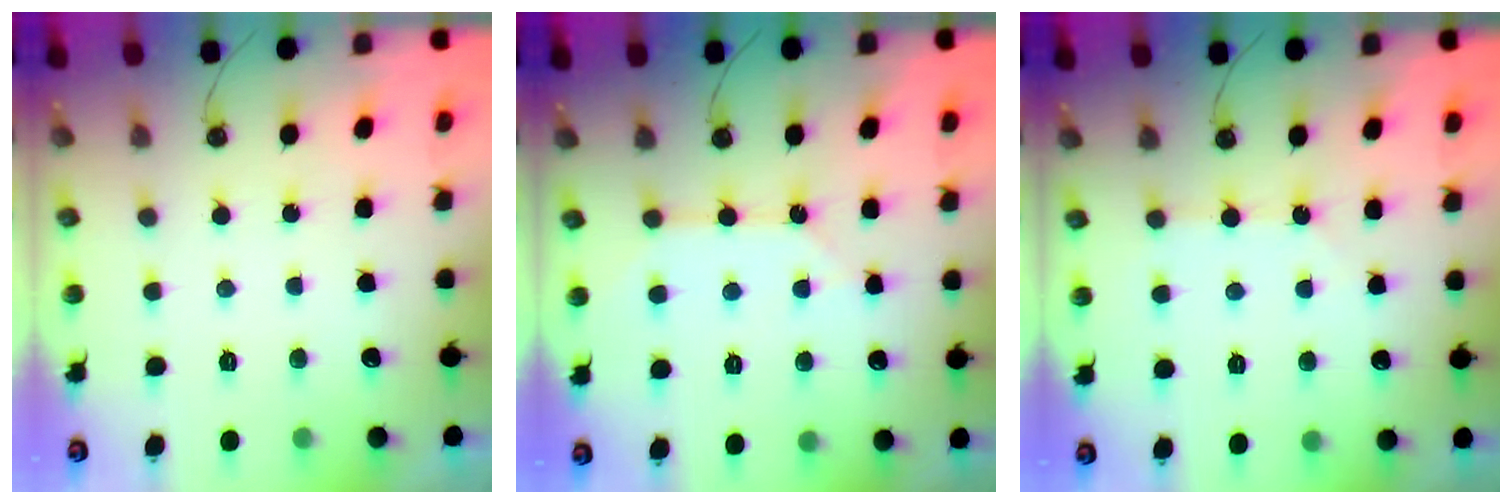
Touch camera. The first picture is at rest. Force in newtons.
{"total": 4.6, "press": 4.6, "slide": 0.5}
{"total": 2.5, "press": 2.4, "slide": 0.4}